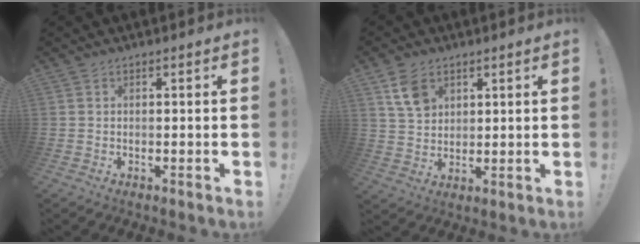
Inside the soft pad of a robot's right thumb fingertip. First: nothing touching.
{"total": 8.0, "force": [4.1, 5.7, 3.8], "torque": [-0.061, -0.012, 0.082]}